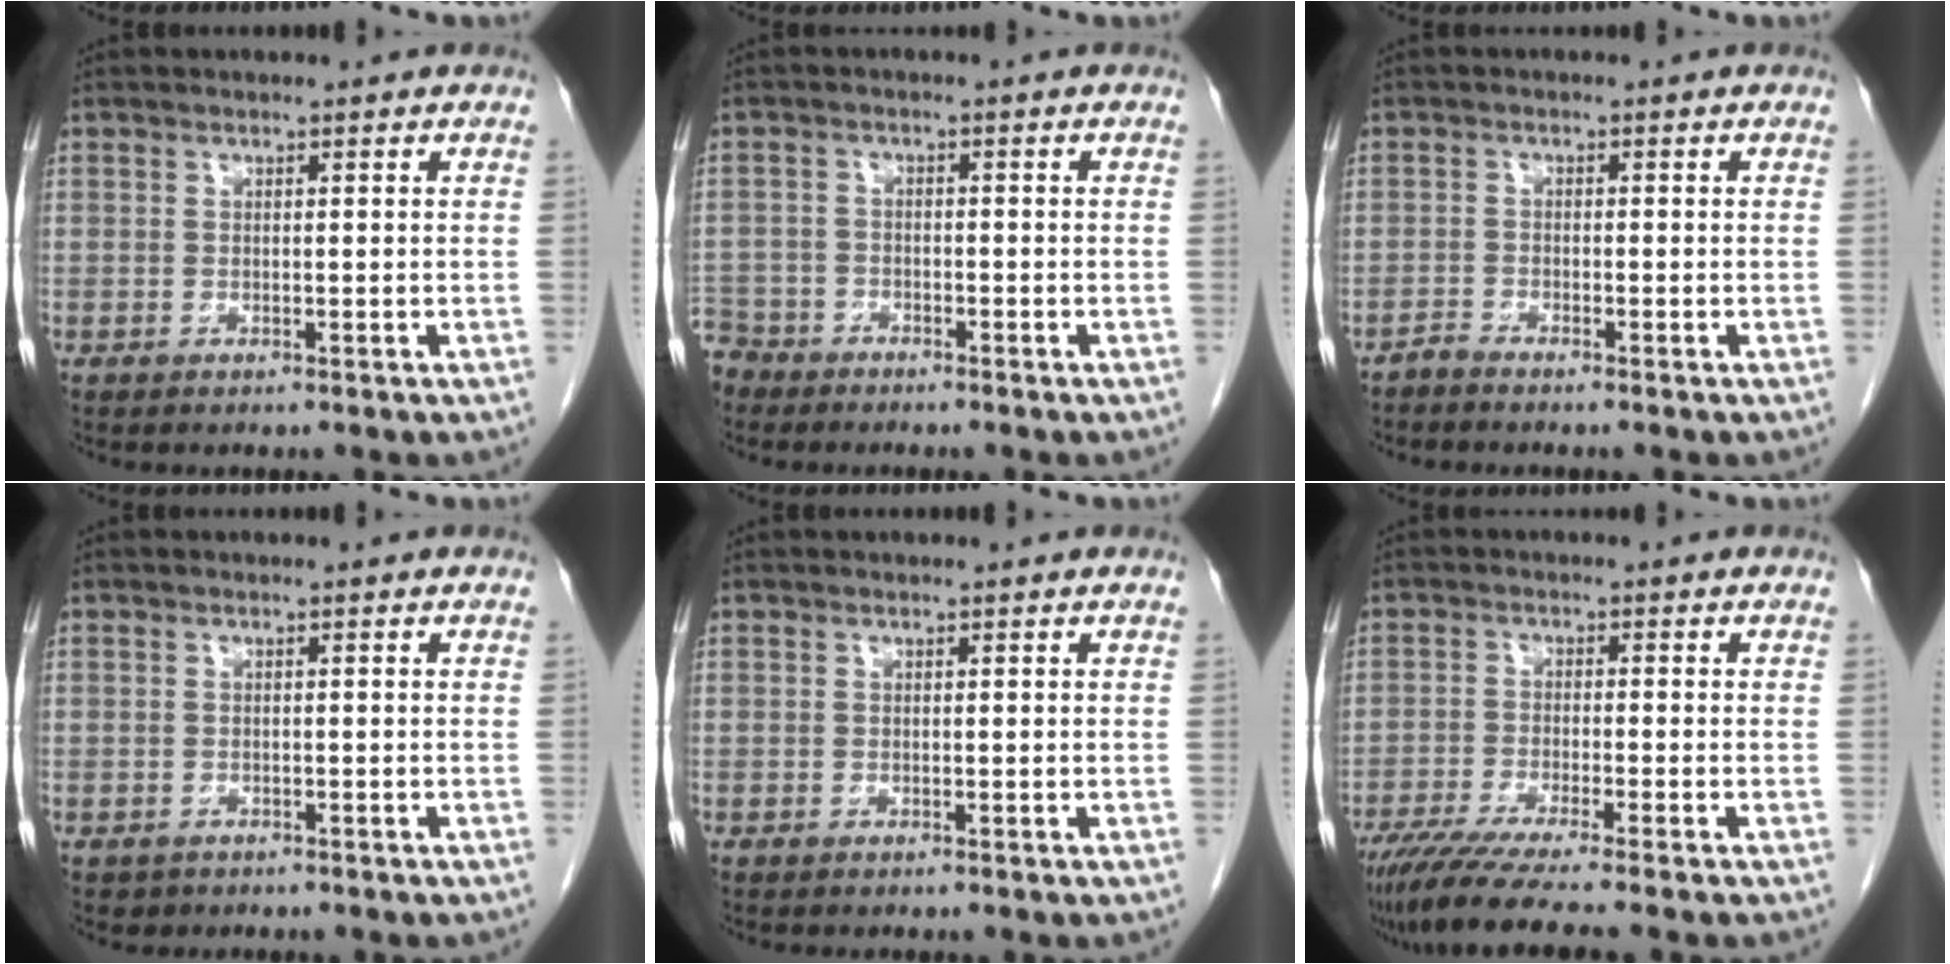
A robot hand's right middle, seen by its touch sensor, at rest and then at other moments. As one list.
[{"total": 4.9, "force": [-4.3, 2.3, -0.5], "torque": [0.010, -0.002, -0.088]}, {"total": 1.2, "force": [-1.2, -0.1, 0.1], "torque": [-0.001, -0.001, -0.023]}, {"total": 1.1, "force": [-0.7, 0.8, 0.0], "torque": [-0.007, 0.002, -0.008]}, {"total": 0.0}, {"total": 10.2, "force": [-8.4, -0.9, 5.8], "torque": [-0.082, -0.030, -0.136]}]